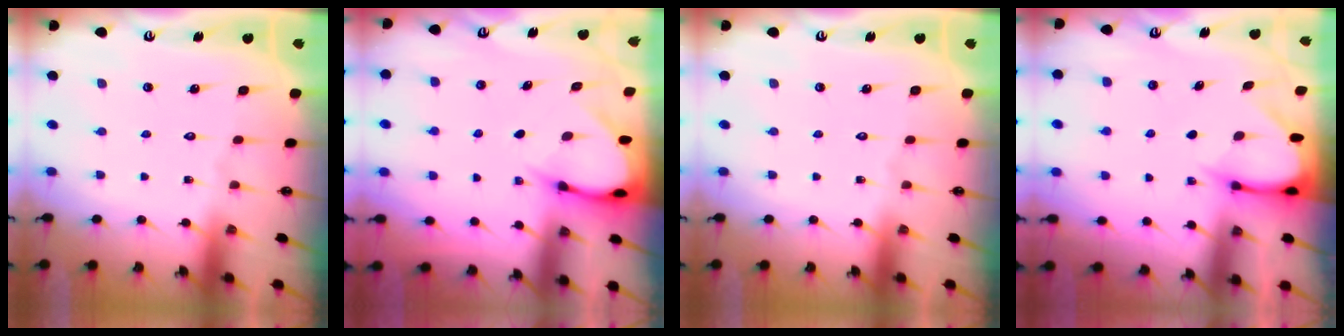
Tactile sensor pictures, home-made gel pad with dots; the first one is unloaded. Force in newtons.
{"total": 3.7, "press": 3.7, "slide": 0.1}
{"total": 0.0}
{"total": 3.4, "press": 3.4, "slide": 0.3}